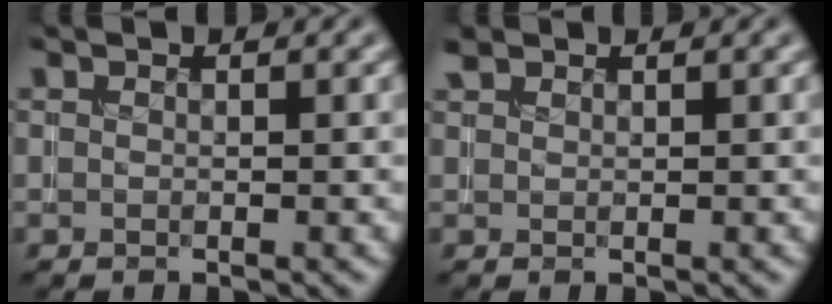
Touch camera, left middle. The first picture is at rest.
{"total": 1.0, "force": [0.9, 0.3, 0.2], "torque": [-0.007, 0.003, 0.021]}